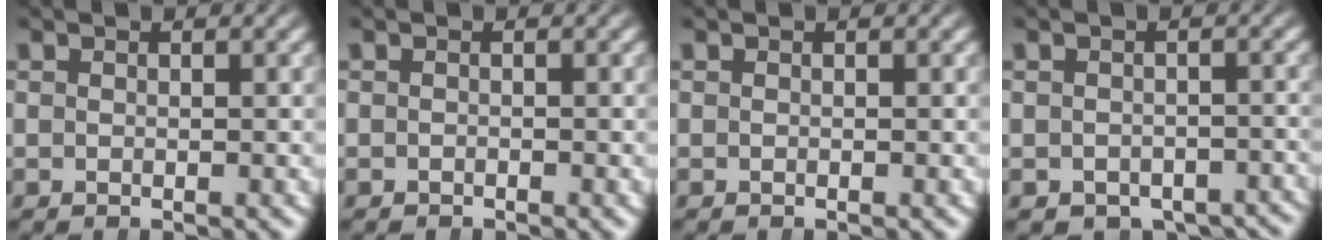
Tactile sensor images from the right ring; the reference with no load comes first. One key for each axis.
{"total": 0.6, "fx": -0.6, "fy": -0.1, "fz": -0.2, "tx": 0.007, "ty": -0.005, "tz": -0.006}
{"total": 0.0}
{"total": 6.3, "fx": -5.2, "fy": 3.1, "fz": 1.8, "tx": -0.006, "ty": -0.025, "tz": -0.069}